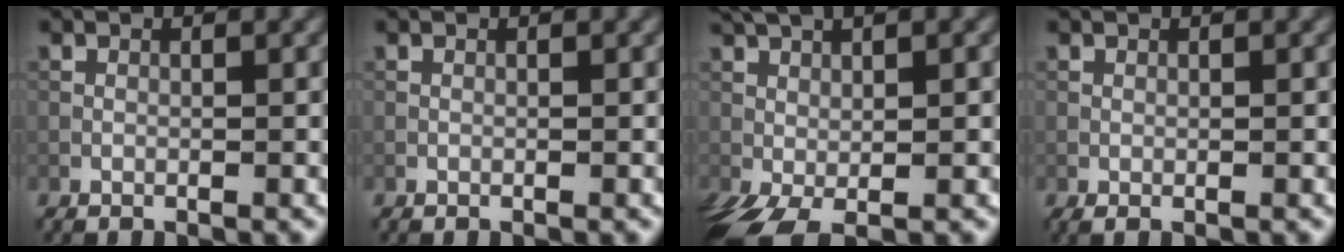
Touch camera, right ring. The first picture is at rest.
{"total": 0.0}
{"total": 7.1, "force": [-0.2, 2.9, 6.5], "torque": [-0.130, 0.005, -0.002]}
{"total": 0.7, "force": [0.0, 0.1, 0.7], "torque": [-0.015, 0.001, 0.000]}